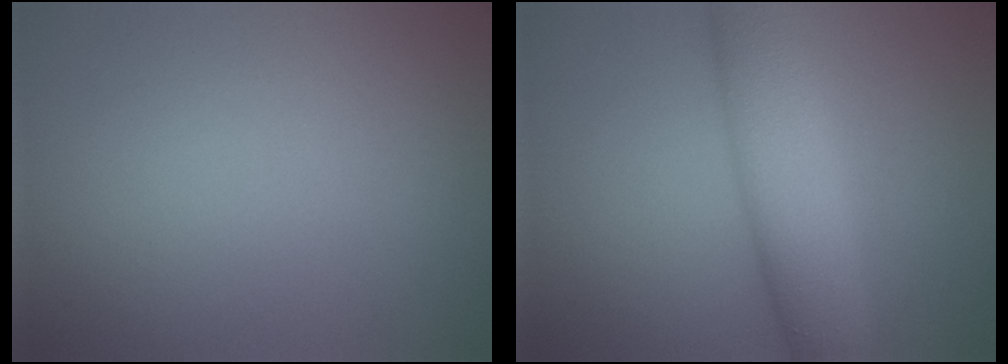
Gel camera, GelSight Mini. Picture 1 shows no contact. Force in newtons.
{"total": 6.8, "press": 6.8, "slide": 0.3}